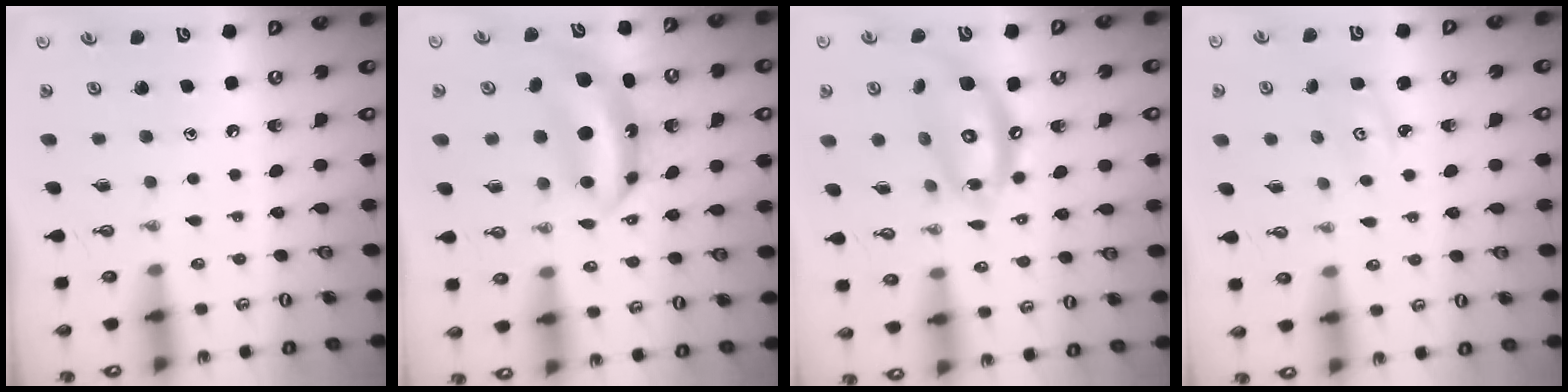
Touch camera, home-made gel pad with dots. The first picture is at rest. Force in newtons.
{"total": 7.6, "press": 7.5, "slide": 0.7}
{"total": 14.4, "press": 14.3, "slide": 1.7}
{"total": 3.0, "press": 2.9, "slide": 0.4}